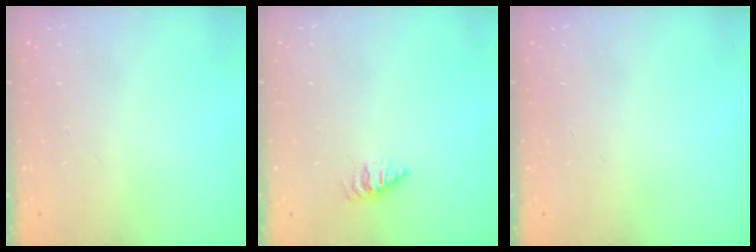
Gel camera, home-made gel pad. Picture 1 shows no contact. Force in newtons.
{"total": 1.6, "press": 1.6, "slide": 0.1}
{"total": 0.0}